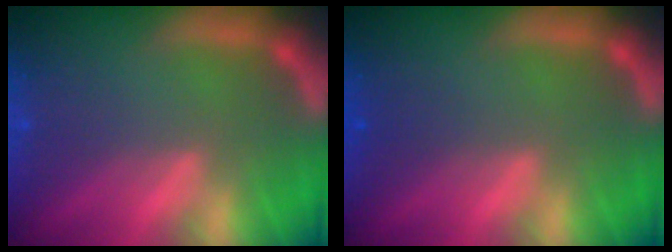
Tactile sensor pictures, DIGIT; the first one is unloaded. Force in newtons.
{"total": 0.9}